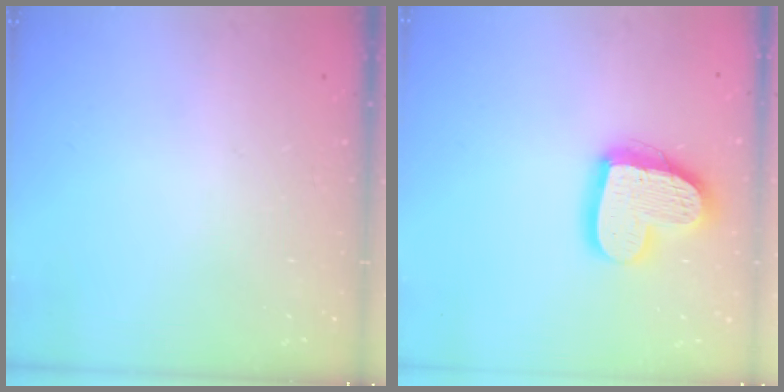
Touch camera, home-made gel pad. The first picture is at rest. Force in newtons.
{"total": 17.8, "press": 17.7, "slide": 1.9}